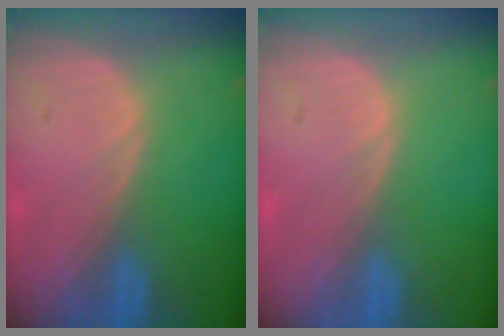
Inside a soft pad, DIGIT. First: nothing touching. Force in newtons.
{"total": 0.0}